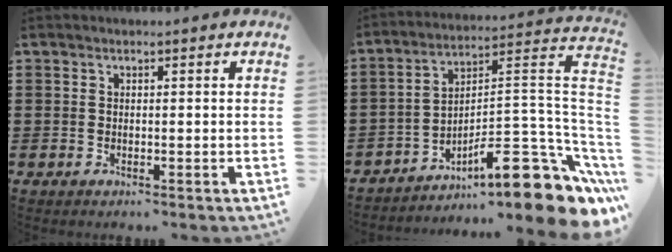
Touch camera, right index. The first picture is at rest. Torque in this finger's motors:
{"motor_torque": [0.03, 0.10, 0.61, 0.05]}